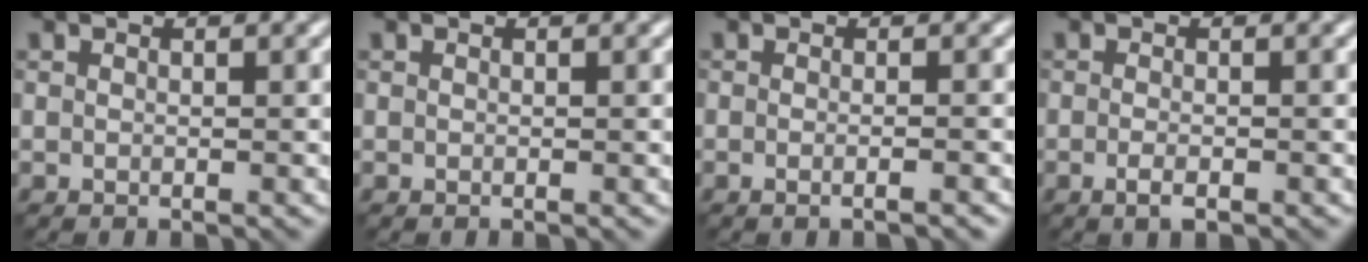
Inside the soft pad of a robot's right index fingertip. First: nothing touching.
{"total": 0.0}
{"total": 2.3, "force": [-0.3, 1.1, 2.1], "torque": [0.002, -0.008, -0.021]}
{"total": 1.4, "force": [-0.6, 0.3, 1.2], "torque": [-0.022, -0.004, -0.014]}